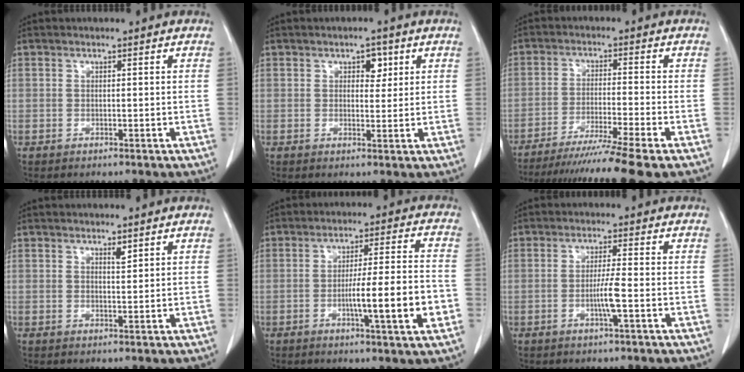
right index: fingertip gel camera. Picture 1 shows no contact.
{"total": 2.7, "force": [1.2, 1.7, 1.8], "torque": [-0.020, 0.003, 0.016]}
{"total": 13.8, "force": [-11.4, -2.5, 7.5], "torque": [-0.111, -0.040, -0.178]}
{"total": 1.2, "force": [0.9, 0.2, 0.8], "torque": [-0.018, -0.006, 0.015]}
{"total": 11.2, "force": [-3.1, 0.0, 10.8], "torque": [-0.167, -0.004, -0.052]}
{"total": 4.1, "force": [-1.2, -0.6, 3.9], "torque": [-0.074, -0.006, -0.024]}